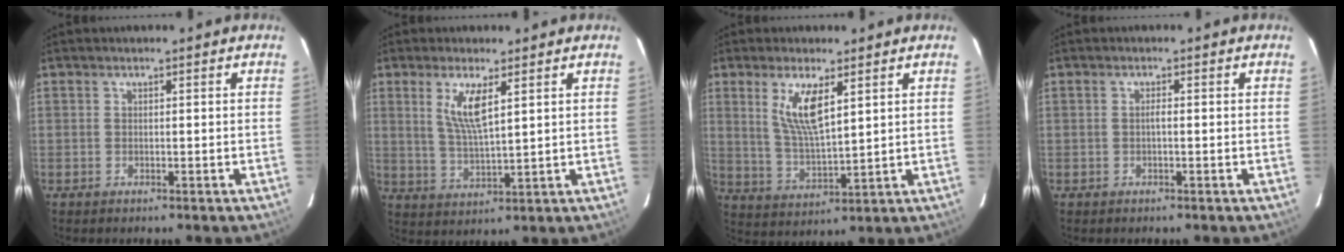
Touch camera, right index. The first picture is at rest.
{"total": 6.7, "force": [2.8, 1.3, 5.9], "torque": [-0.116, -0.009, 0.059]}
{"total": 8.6, "force": [3.8, 2.4, 7.4], "torque": [-0.141, -0.008, 0.081]}
{"total": 0.8, "force": [-0.2, 0.1, 0.8], "torque": [-0.013, 0.004, -0.005]}